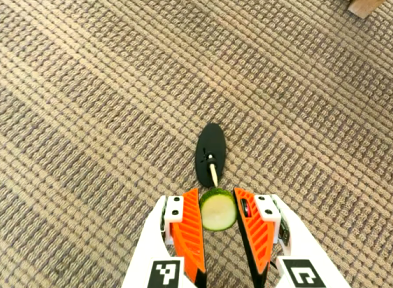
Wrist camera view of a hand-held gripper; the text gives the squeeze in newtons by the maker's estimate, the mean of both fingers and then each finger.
{"total": 10.0, "left": 10.7, "right": 9.3}